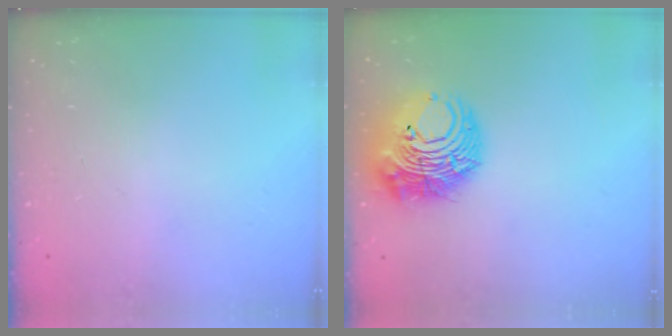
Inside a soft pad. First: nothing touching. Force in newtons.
{"total": 14.5, "press": 14.4, "slide": 1.9}